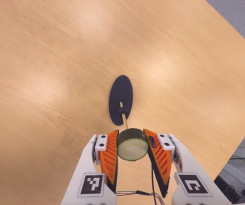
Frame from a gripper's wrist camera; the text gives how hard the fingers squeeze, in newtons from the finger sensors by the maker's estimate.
{"total": 11.3, "left": 11.4, "right": 11.3}